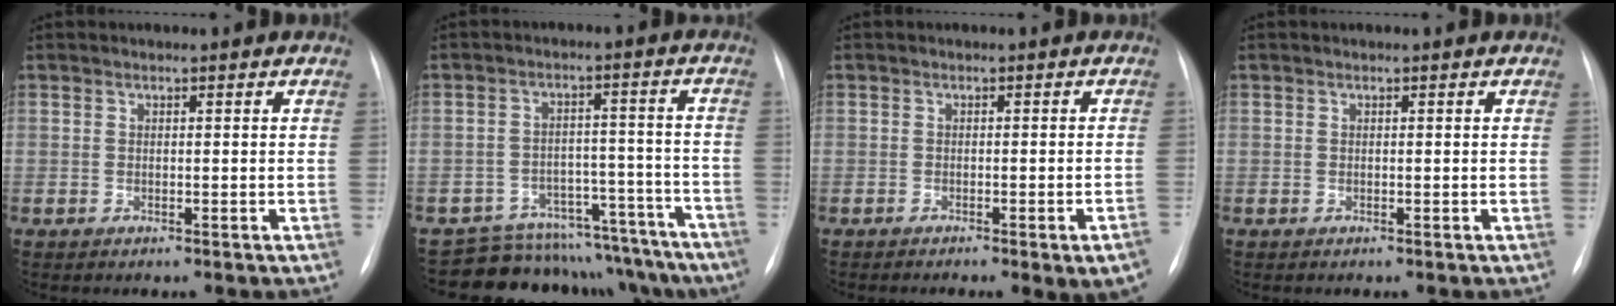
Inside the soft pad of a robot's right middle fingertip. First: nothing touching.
{"total": 17.7, "force": [-16.3, 6.3, 2.6], "torque": [-0.014, 0.051, -0.200]}
{"total": 5.9, "force": [-3.7, 0.5, 4.6], "torque": [-0.048, -0.002, -0.045]}
{"total": 0.0}